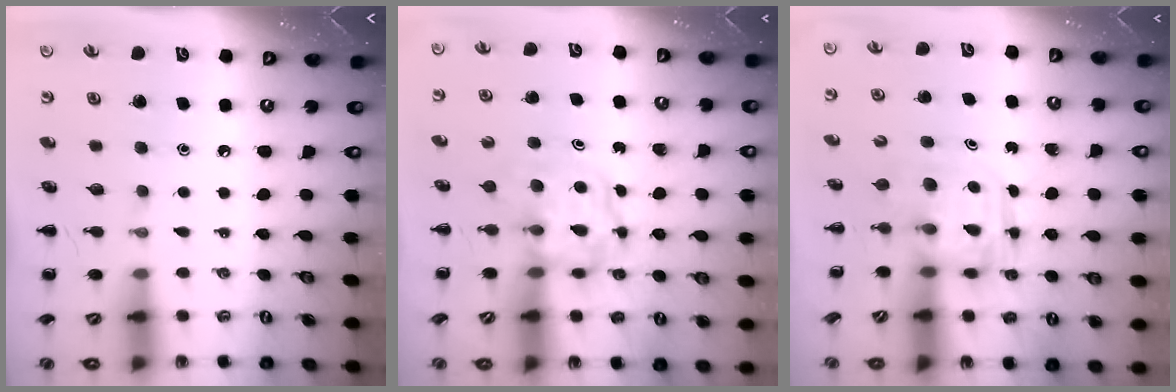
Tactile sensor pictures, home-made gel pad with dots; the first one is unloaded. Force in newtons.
{"total": 4.0, "press": 3.9, "slide": 0.4}
{"total": 3.3, "press": 3.3, "slide": 0.2}